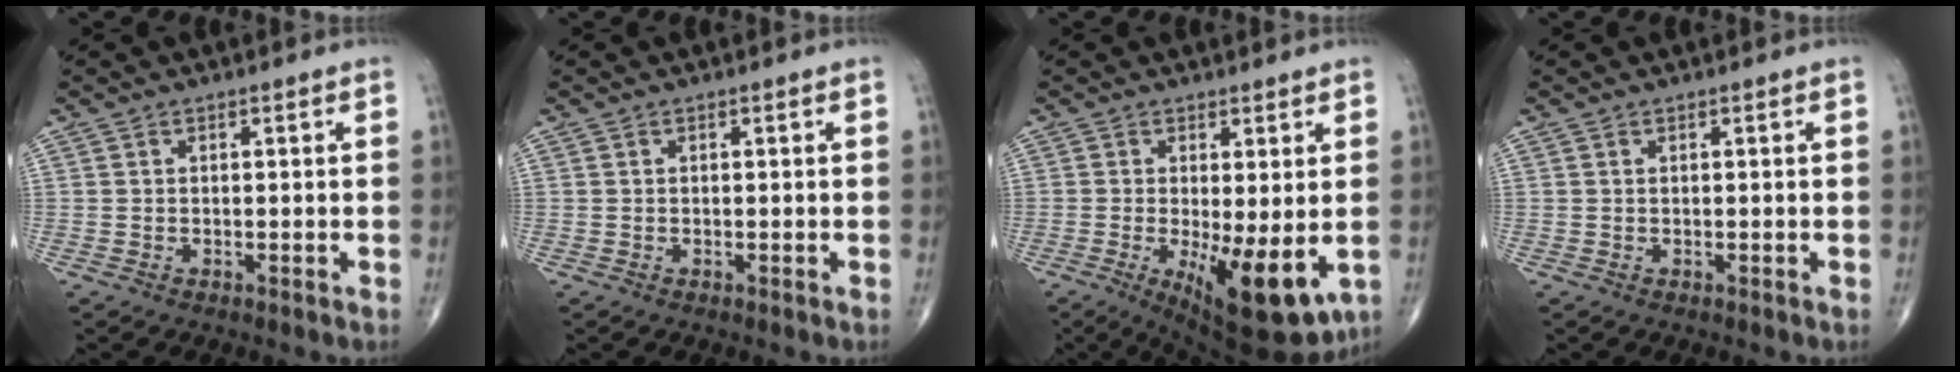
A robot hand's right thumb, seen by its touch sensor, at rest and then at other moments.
{"total": 0.0}
{"total": 12.6, "force": [-2.8, 4.3, 11.5], "torque": [-0.167, -0.027, -0.027]}
{"total": 0.0}